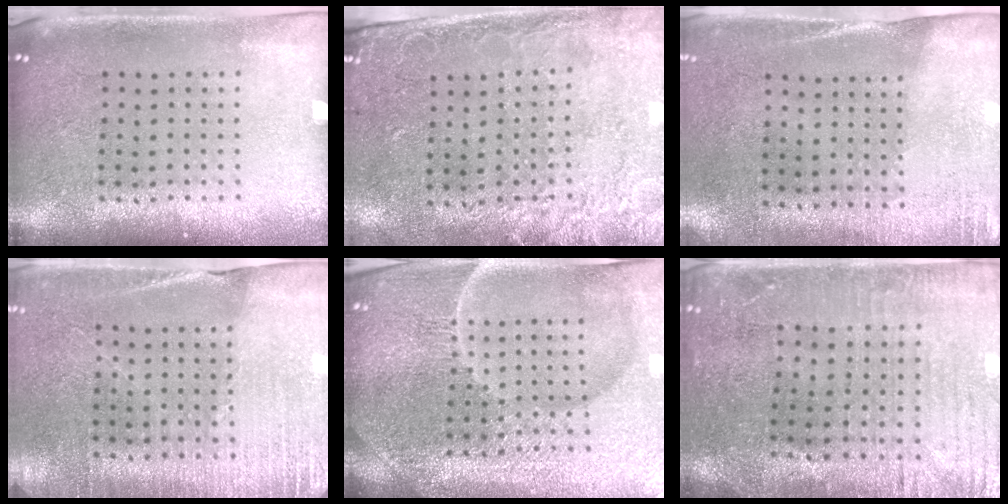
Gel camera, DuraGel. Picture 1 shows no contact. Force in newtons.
{"total": 2.5, "press": 1.9, "slide": 1.6}
{"total": 2.7, "press": 2.3, "slide": 1.3}
{"total": 2.7, "press": 2.6, "slide": 0.3}
{"total": 5.7, "press": 5.3, "slide": 2.2}
{"total": 1.1, "press": 1.0, "slide": 0.4}